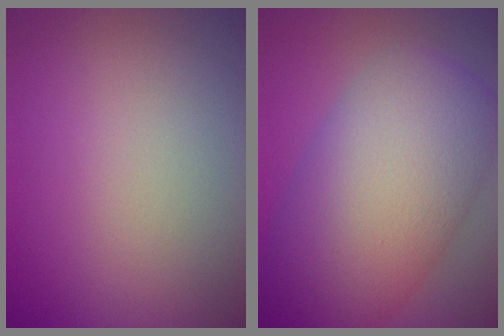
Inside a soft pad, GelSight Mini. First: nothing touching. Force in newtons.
{"total": 12.8, "press": 12.8, "slide": 0.3}